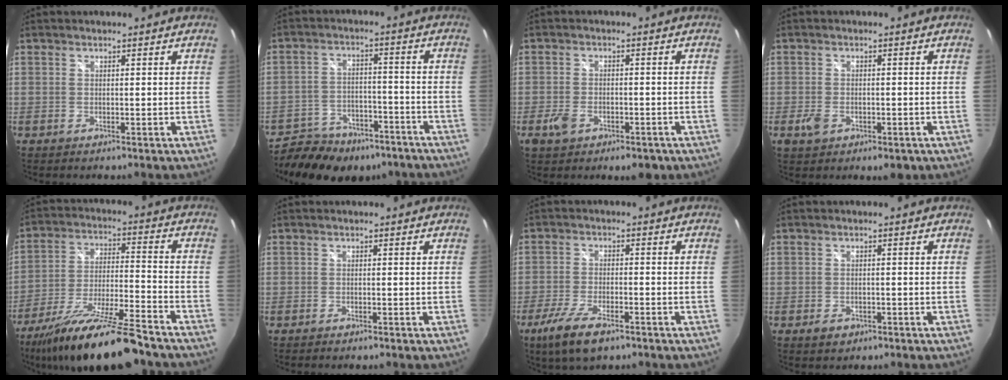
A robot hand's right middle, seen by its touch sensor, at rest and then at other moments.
{"total": 16.0, "force": [-12.0, 8.4, 6.5], "torque": [-0.150, 0.002, -0.164]}
{"total": 6.4, "force": [-3.3, 3.8, 4.0], "torque": [-0.089, -0.008, -0.054]}
{"total": 4.7, "force": [-1.9, 3.0, 3.1], "torque": [-0.063, -0.009, -0.029]}
{"total": 19.7, "force": [-15.9, 2.2, 11.4], "torque": [-0.220, -0.038, -0.264]}
{"total": 0.8, "force": [-0.7, 0.2, 0.3], "torque": [-0.008, -0.002, -0.013]}
{"total": 8.8, "force": [-5.7, 2.8, 6.0], "torque": [-0.147, -0.025, -0.106]}
{"total": 2.5, "force": [-1.4, 1.7, 1.1], "torque": [-0.021, -0.004, -0.021]}